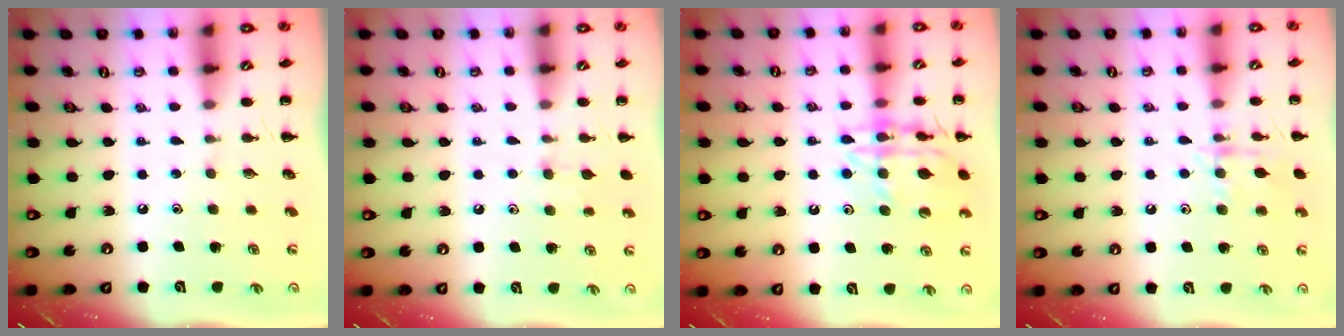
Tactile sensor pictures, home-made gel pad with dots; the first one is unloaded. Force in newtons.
{"total": 5.3, "press": 4.9, "slide": 2.0}
{"total": 13.8, "press": 13.8, "slide": 1.4}
{"total": 9.1, "press": 9.0, "slide": 0.8}